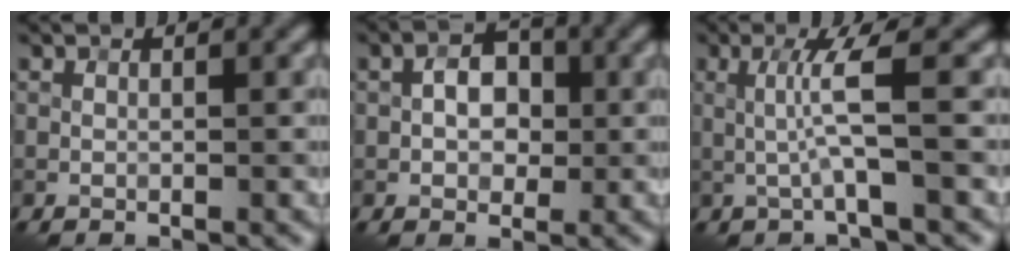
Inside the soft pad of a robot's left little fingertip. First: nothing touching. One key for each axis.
{"total": 3.4, "fx": 0.0, "fy": 2.5, "fz": 2.4, "tx": -0.035, "ty": 0.005, "tz": -0.007}
{"total": 3.0, "fx": -0.4, "fy": -0.4, "fz": 3.0, "tx": -0.066, "ty": 0.007, "tz": -0.005}